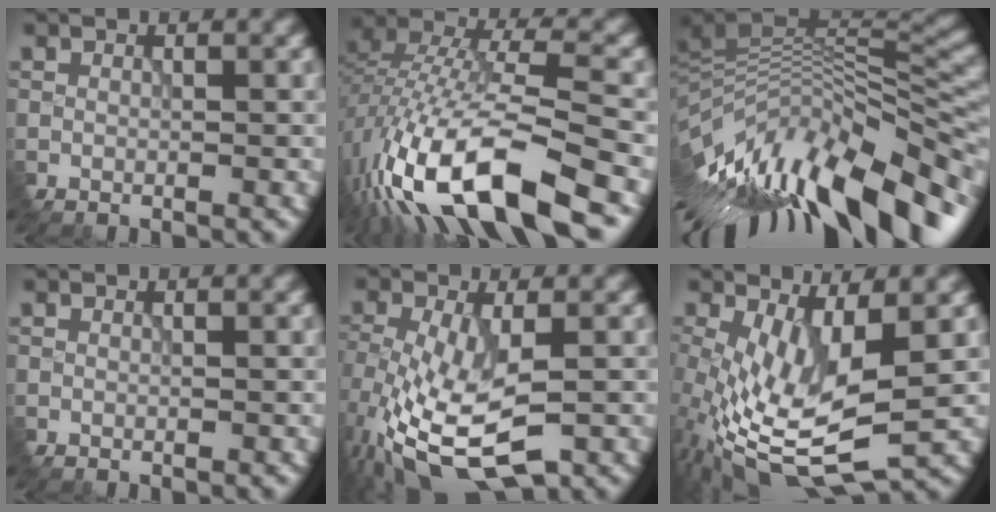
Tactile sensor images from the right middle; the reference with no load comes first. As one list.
[{"total": 13.1, "force": [-6.5, 4.4, 10.5], "torque": [-0.242, 0.002, -0.122]}, {"total": 14.2, "force": [-4.9, 4.8, 12.5], "torque": [-0.230, -0.002, -0.080]}, {"total": 0.0}, {"total": 8.1, "force": [-1.7, 3.9, 7.0], "torque": [-0.181, -0.021, -0.034]}, {"total": 7.6, "force": [0.2, 2.9, 7.0], "torque": [-0.181, -0.027, 0.003]}]